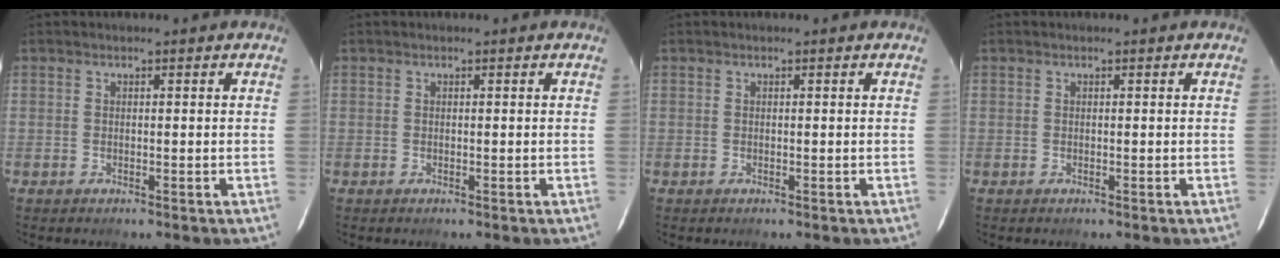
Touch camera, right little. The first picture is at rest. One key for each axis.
{"total": 0.0}
{"total": 0.0}
{"total": 0.0}